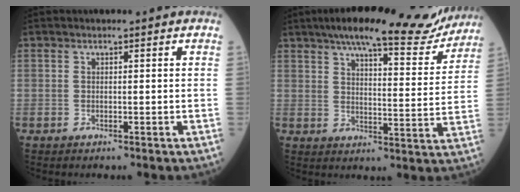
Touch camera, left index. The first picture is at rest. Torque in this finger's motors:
{"motor_torque": [1.13, -1.01, 0.29, 0.07]}